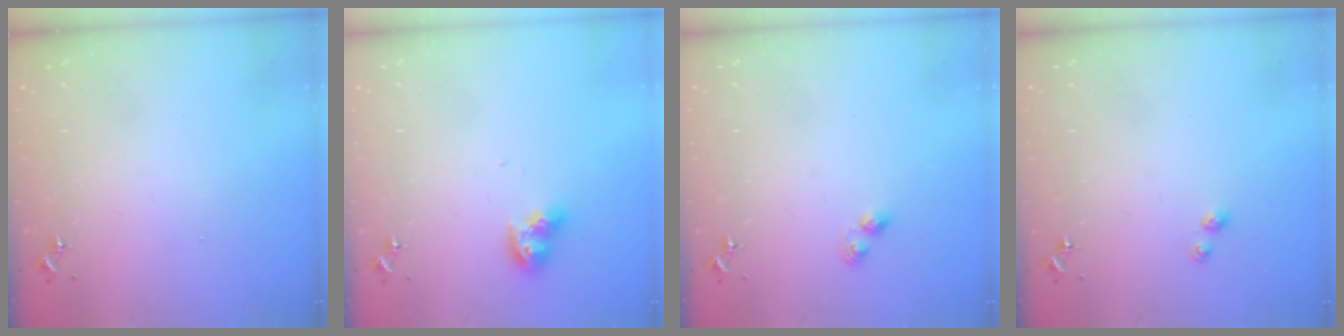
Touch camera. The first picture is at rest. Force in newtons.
{"total": 9.0, "press": 9.0, "slide": 1.0}
{"total": 3.3, "press": 3.3, "slide": 0.2}
{"total": 4.6, "press": 4.6, "slide": 0.3}